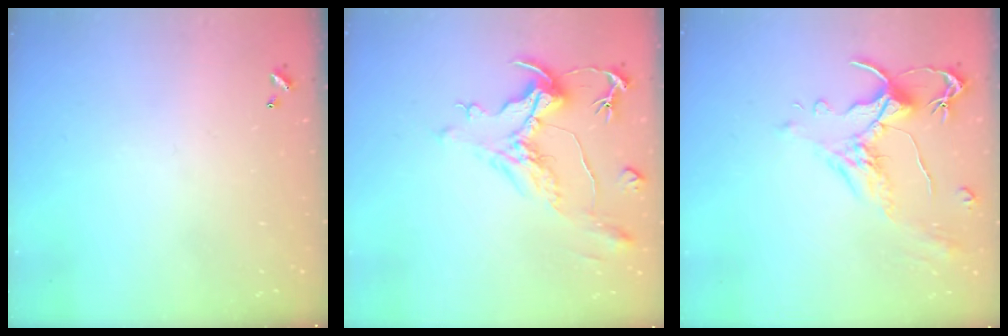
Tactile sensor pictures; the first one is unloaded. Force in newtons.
{"total": 1.8, "press": 0.8, "slide": 1.5}
{"total": 1.6, "press": 1.1, "slide": 1.1}